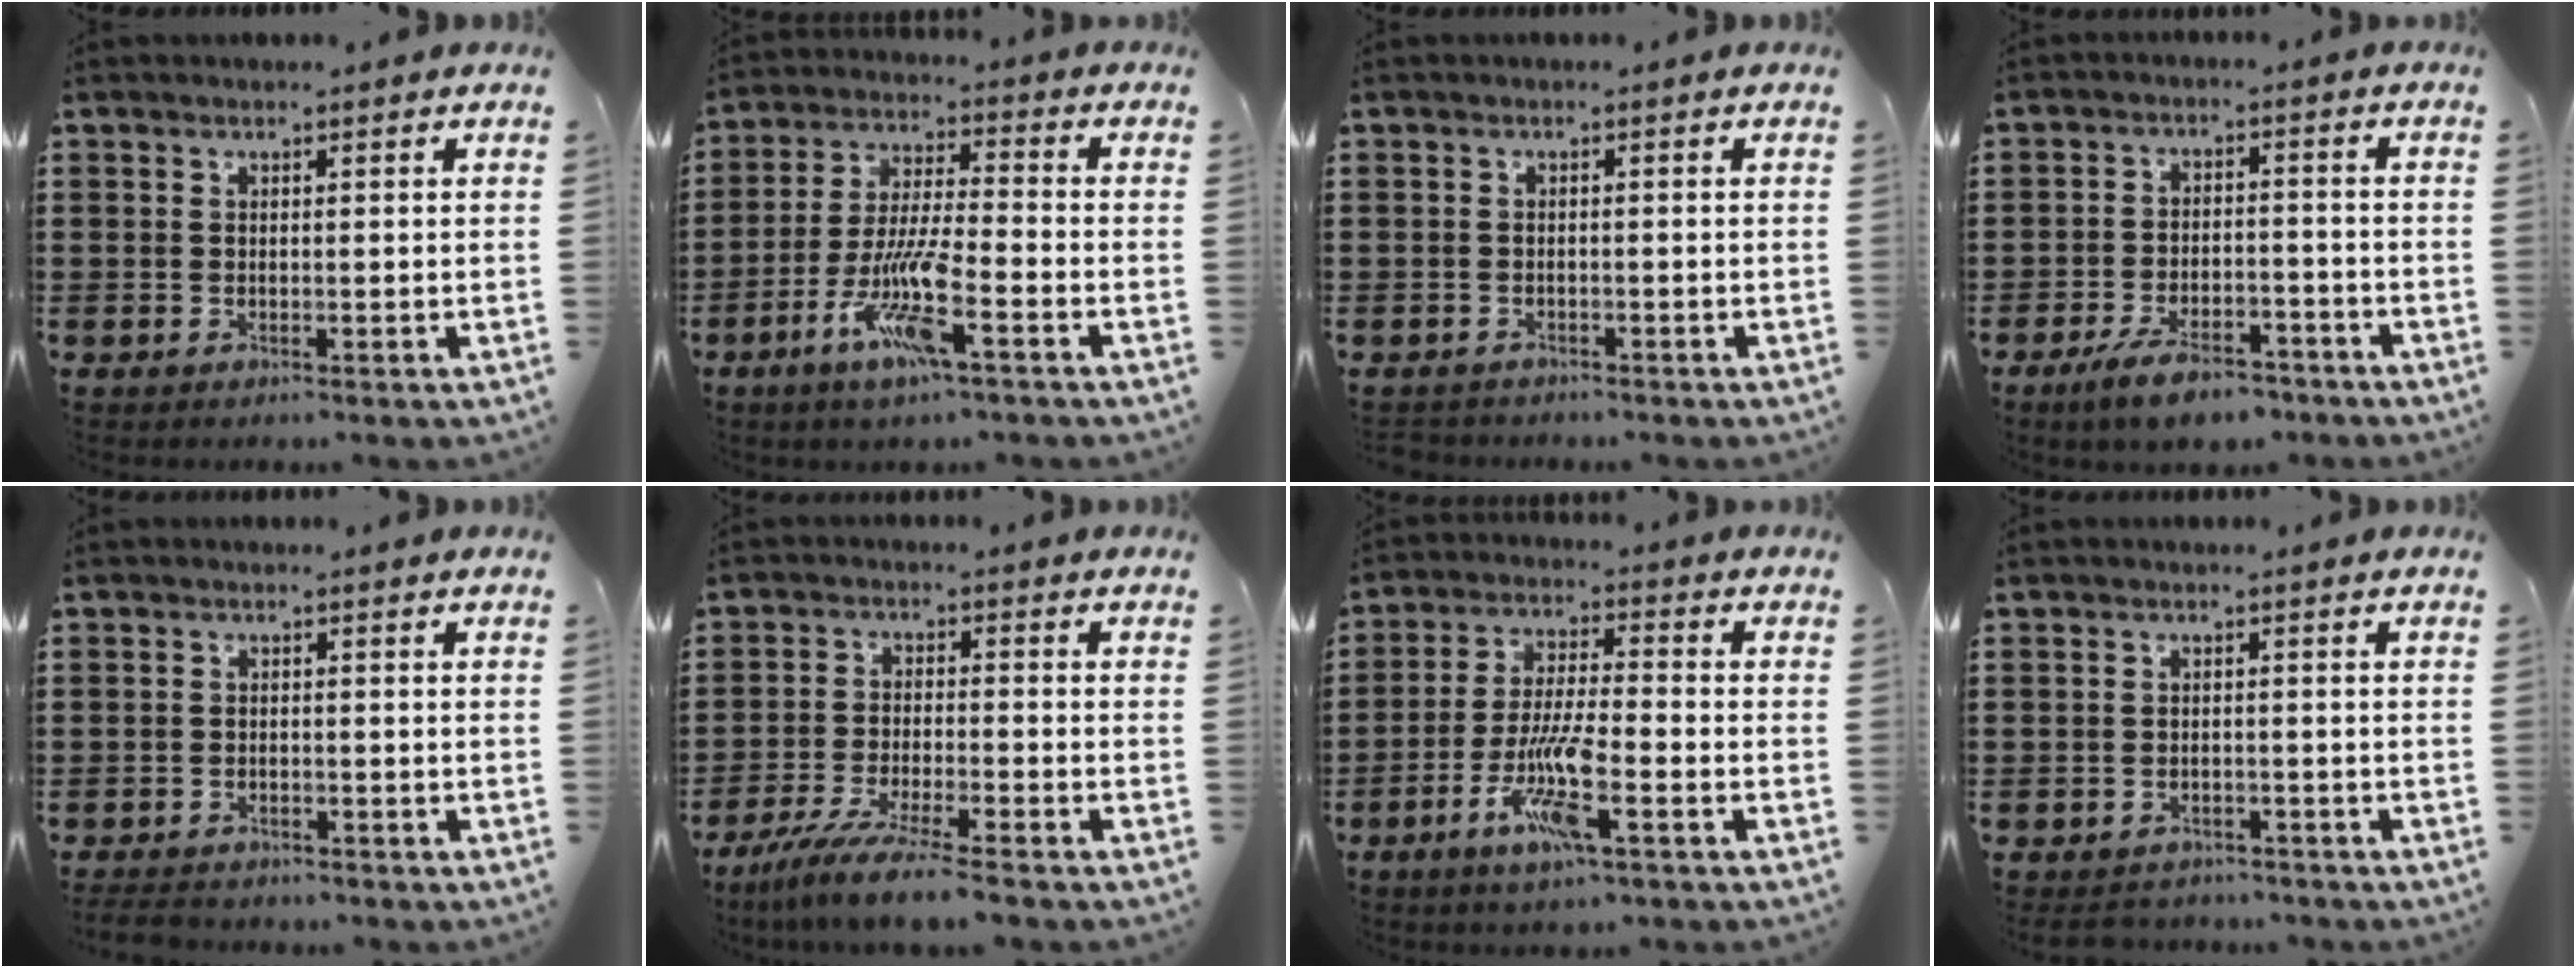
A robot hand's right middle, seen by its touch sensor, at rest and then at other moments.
{"total": 10.0, "force": [-5.0, 1.8, 8.4], "torque": [-0.180, -0.005, -0.098]}
{"total": 0.9, "force": [-0.9, 0.2, 0.0], "torque": [-0.004, 0.000, -0.019]}
{"total": 6.2, "force": [-5.1, 1.7, 3.0], "torque": [-0.064, 0.003, -0.099]}
{"total": 2.4, "force": [-2.3, 0.6, 0.2], "torque": [-0.014, -0.002, -0.054]}
{"total": 6.3, "force": [-5.6, -0.6, 2.9], "torque": [-0.063, -0.020, -0.107]}
{"total": 8.8, "force": [-4.2, 1.7, 7.6], "torque": [-0.160, -0.006, -0.081]}
{"total": 2.2, "force": [-2.1, 0.7, -0.2], "torque": [-0.003, 0.002, -0.048]}